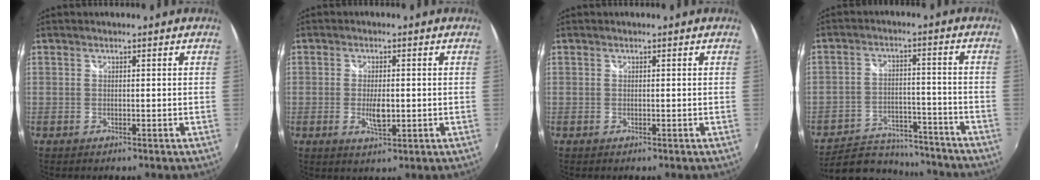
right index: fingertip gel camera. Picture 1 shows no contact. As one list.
[{"total": 4.4, "force": [-0.7, 1.8, 3.9], "torque": [-0.072, -0.007, -0.011]}, {"total": 0.0}, {"total": 17.5, "force": [-15.3, 6.7, 5.4], "torque": [-0.123, 0.016, -0.208]}]